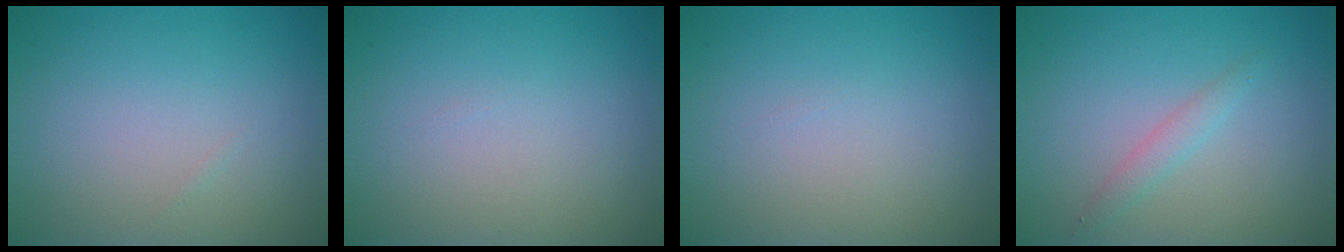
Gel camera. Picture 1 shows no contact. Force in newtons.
{"total": 0.0}
{"total": 0.0}
{"total": 1.4, "press": 1.4, "slide": 0.0}